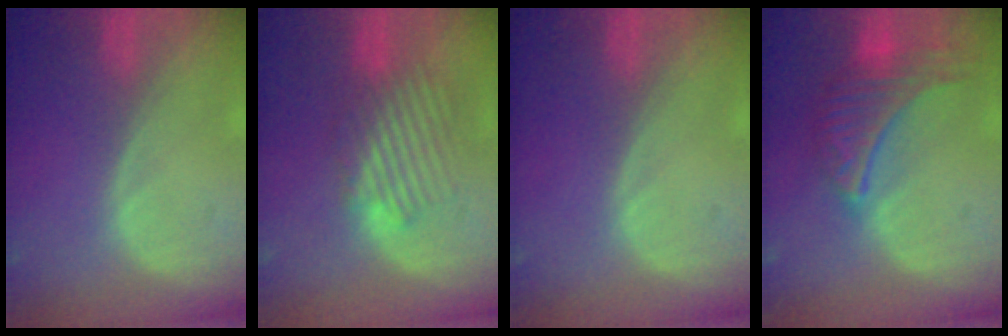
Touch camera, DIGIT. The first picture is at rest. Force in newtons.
{"total": 6.2, "press": 6.1, "slide": 1.5}
{"total": 0.0}
{"total": 8.2, "press": 8.2, "slide": 0.4}